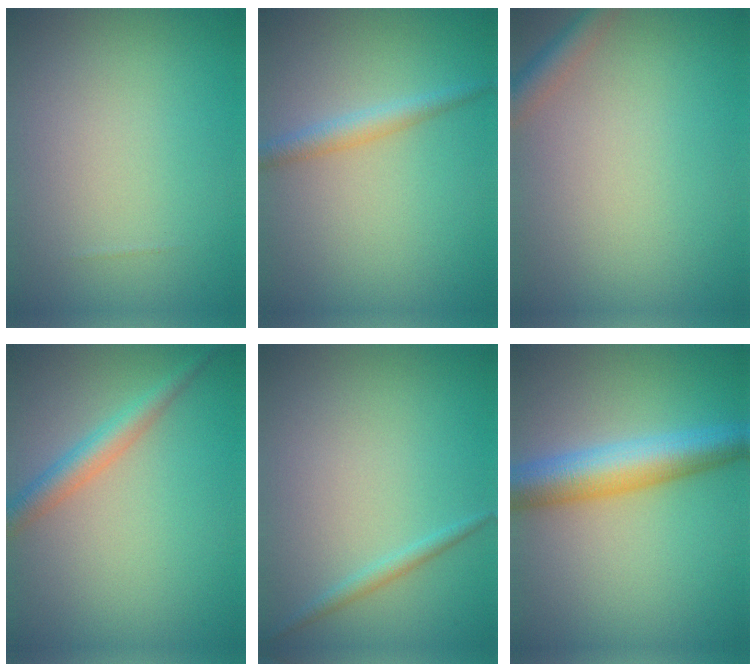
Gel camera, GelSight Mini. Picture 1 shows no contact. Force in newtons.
{"total": 2.0, "press": 2.0, "slide": 0.0}
{"total": 2.2, "press": 2.2, "slide": 0.2}
{"total": 2.7, "press": 2.7, "slide": 0.1}
{"total": 1.1, "press": 1.1, "slide": 0.1}
{"total": 6.4, "press": 6.4, "slide": 0.2}